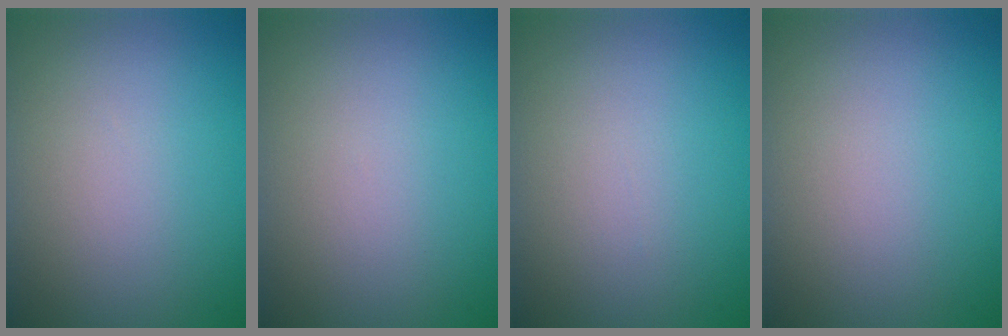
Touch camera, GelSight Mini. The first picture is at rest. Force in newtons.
{"total": 0.0}
{"total": 0.0}
{"total": 0.0}